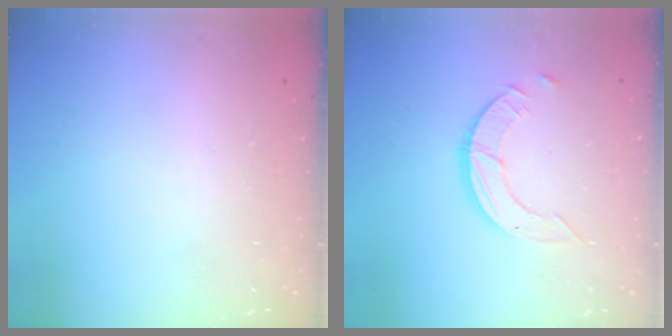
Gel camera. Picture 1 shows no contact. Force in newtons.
{"total": 3.9, "press": 3.9, "slide": 0.3}